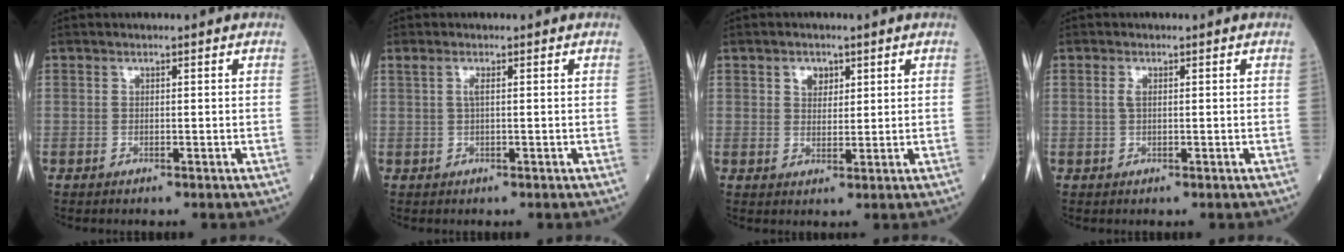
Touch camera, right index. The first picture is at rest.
{"total": 1.0, "force": [0.3, 0.0, 1.0], "torque": [-0.030, 0.008, 0.007]}
{"total": 2.7, "force": [1.4, 1.9, 1.3], "torque": [-0.021, 0.004, 0.022]}
{"total": 1.1, "force": [0.2, 0.4, 1.0], "torque": [-0.024, 0.000, 0.004]}